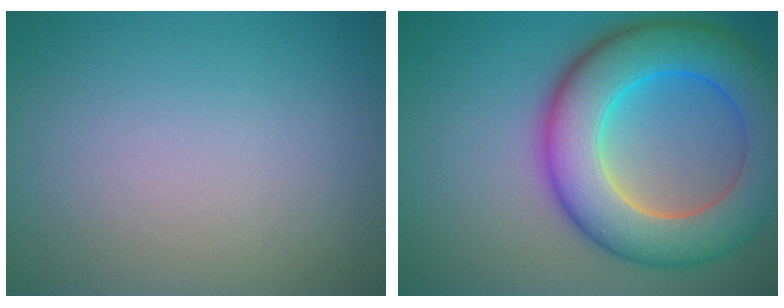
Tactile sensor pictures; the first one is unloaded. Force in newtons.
{"total": 10.8, "press": 10.8, "slide": 0.3}